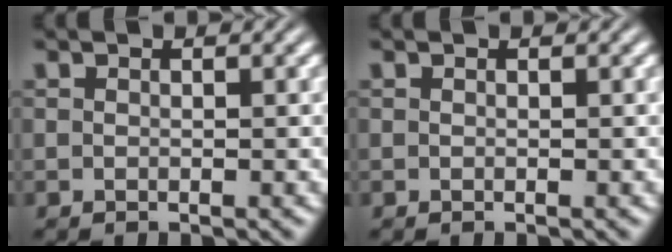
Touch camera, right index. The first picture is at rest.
{"total": 0.0}